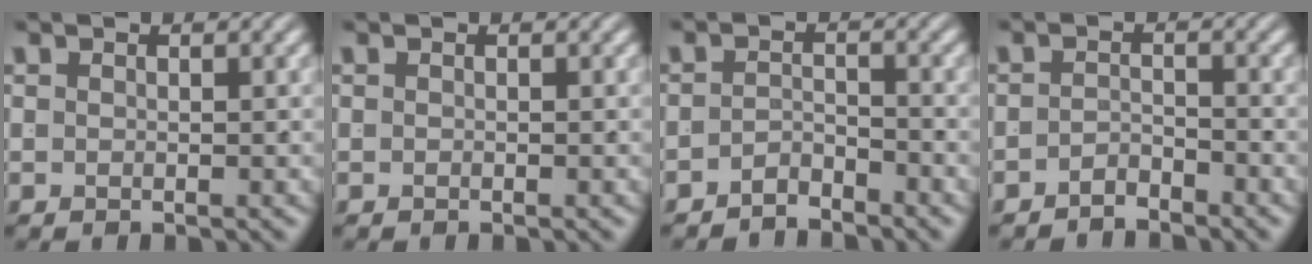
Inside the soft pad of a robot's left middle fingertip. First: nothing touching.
{"total": 0.0}
{"total": 2.8, "force": [-2.8, 0.3, 0.3], "torque": [0.009, -0.009, -0.047]}
{"total": 2.4, "force": [-2.4, 0.1, 0.1], "torque": [0.009, -0.008, -0.041]}